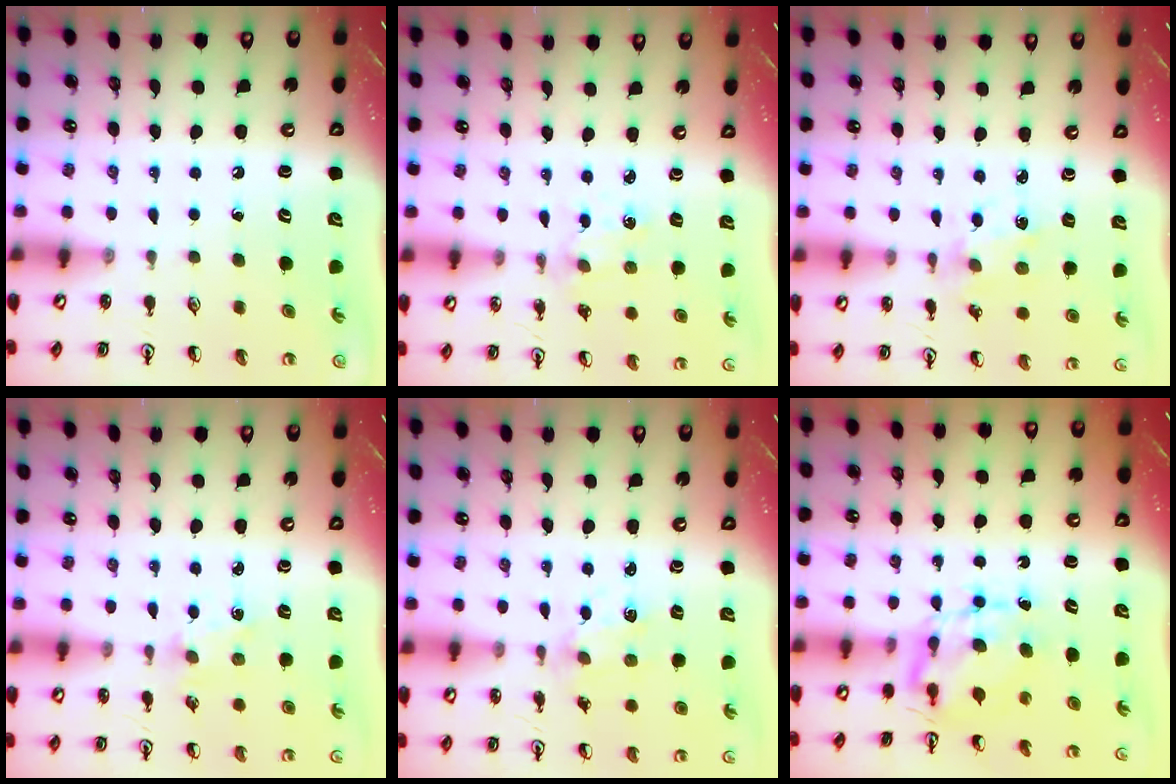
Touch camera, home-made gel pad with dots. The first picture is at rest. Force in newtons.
{"total": 1.8, "press": 1.8, "slide": 0.3}
{"total": 1.7, "press": 1.6, "slide": 0.3}
{"total": 1.6, "press": 1.6, "slide": 0.4}
{"total": 2.0, "press": 2.0, "slide": 0.5}
{"total": 7.0, "press": 6.9, "slide": 0.7}